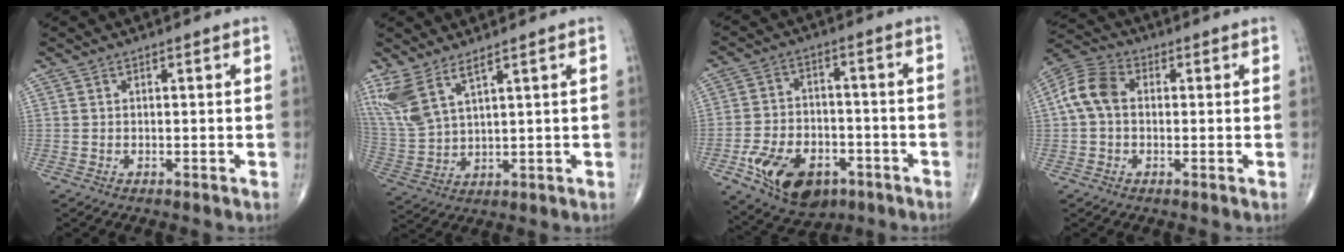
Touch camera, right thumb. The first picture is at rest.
{"total": 9.3, "force": [6.0, 3.0, 6.4], "torque": [-0.153, -0.024, 0.142]}
{"total": 15.0, "force": [-6.8, 9.5, 9.5], "torque": [-0.144, 0.028, -0.104]}
{"total": 8.1, "force": [0.5, 5.8, 5.6], "torque": [-0.112, 0.027, -0.001]}